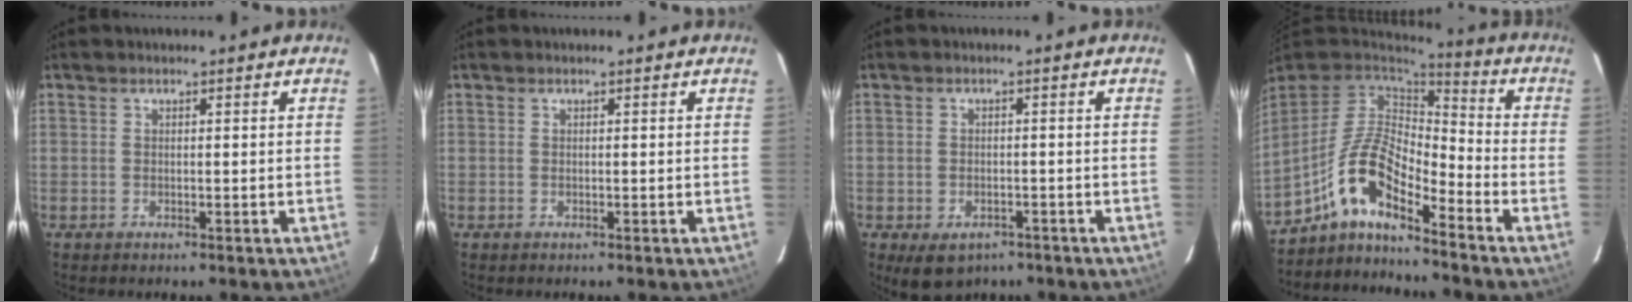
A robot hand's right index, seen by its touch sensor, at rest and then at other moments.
{"total": 0.0}
{"total": 5.7, "force": [-3.6, 3.7, 2.3], "torque": [-0.038, -0.002, -0.043]}
{"total": 11.2, "force": [-7.2, 3.0, 8.1], "torque": [-0.166, 0.028, -0.132]}